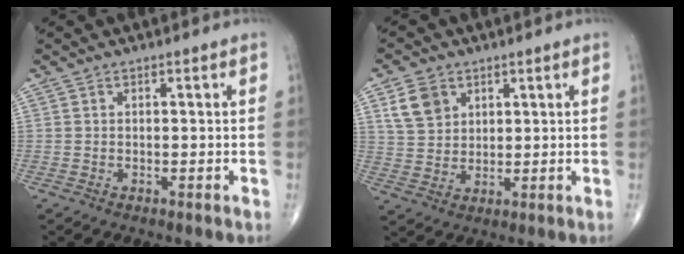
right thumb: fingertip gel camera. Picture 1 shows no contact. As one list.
[{"total": 6.8, "force": [3.2, 5.1, 3.2], "torque": [-0.042, -0.010, 0.064]}]